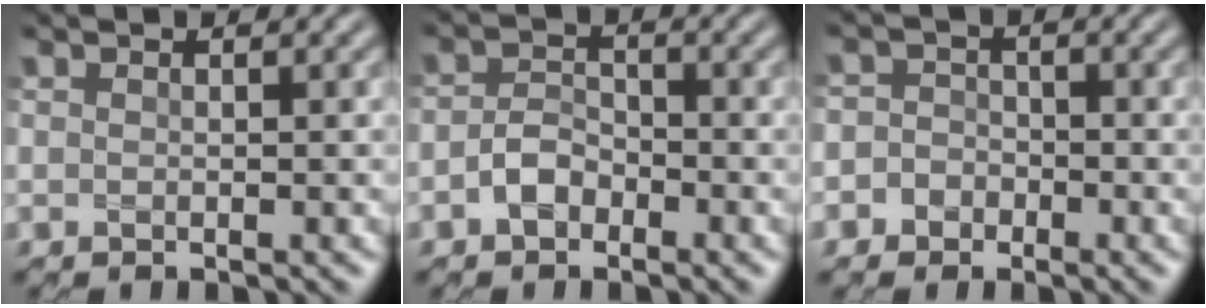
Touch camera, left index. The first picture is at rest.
{"total": 2.3, "force": [-1.2, 1.5, 1.2], "torque": [-0.025, 0.006, -0.027]}
{"total": 3.0, "force": [-1.1, 2.7, 0.4], "torque": [0.029, 0.009, -0.039]}